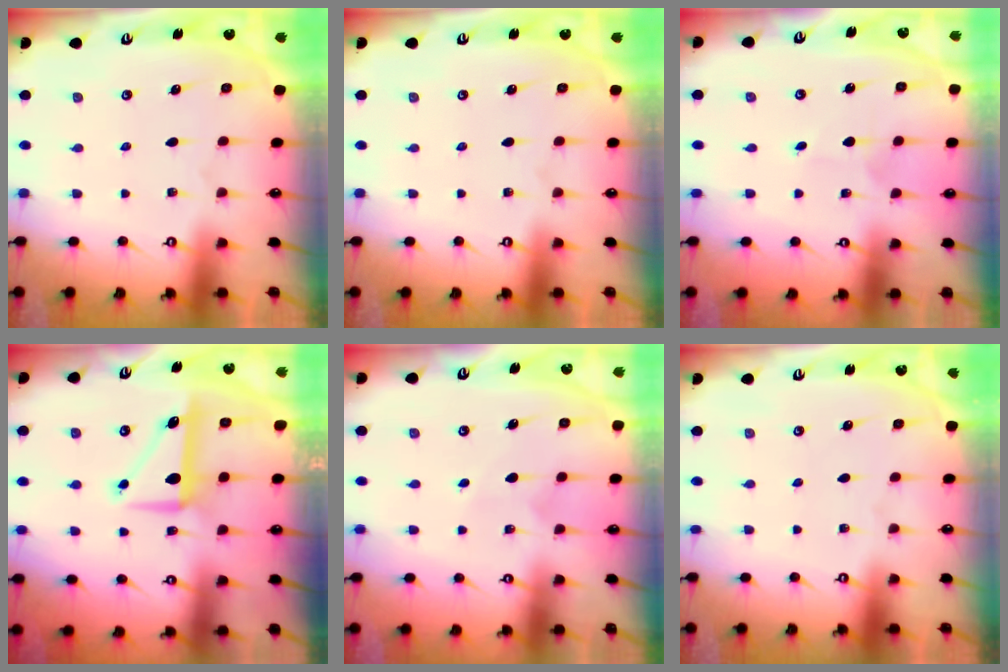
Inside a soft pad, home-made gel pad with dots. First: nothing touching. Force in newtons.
{"total": 0.0}
{"total": 1.5, "press": 1.5, "slide": 0.1}
{"total": 8.7, "press": 8.6, "slide": 1.1}
{"total": 4.6, "press": 4.5, "slide": 0.9}
{"total": 0.0}